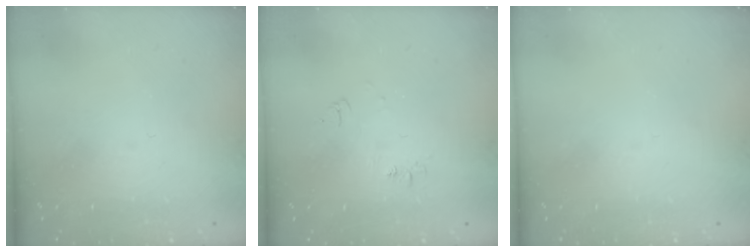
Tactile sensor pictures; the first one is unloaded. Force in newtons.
{"total": 5.1, "press": 5.0, "slide": 0.6}
{"total": 0.0}